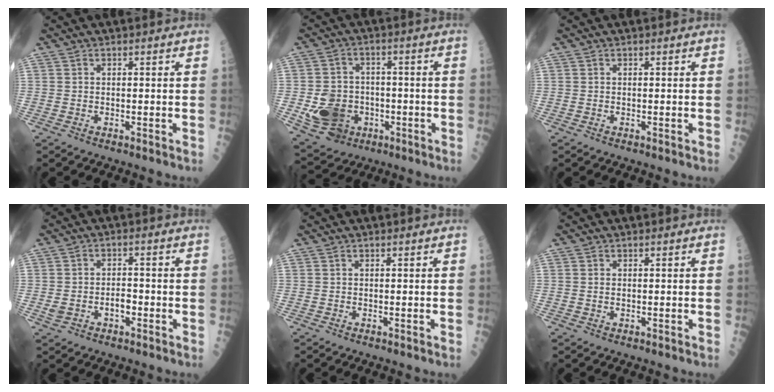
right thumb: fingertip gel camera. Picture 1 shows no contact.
{"total": 10.9, "force": [-2.6, 9.1, 5.3], "torque": [-0.067, 0.011, -0.033]}
{"total": 0.0}
{"total": 4.5, "force": [-1.3, 3.0, 3.2], "torque": [-0.047, 0.022, -0.015]}
{"total": 0.0}
{"total": 0.7, "force": [0.2, 0.3, 0.6], "torque": [-0.010, -0.001, 0.004]}